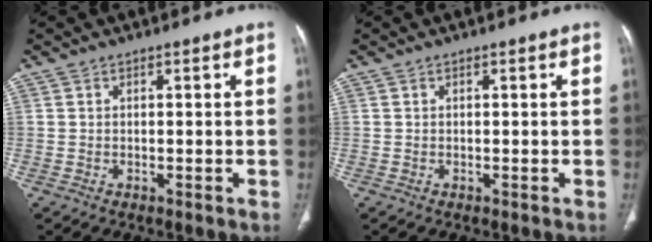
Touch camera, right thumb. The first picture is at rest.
{"total": 0.0}